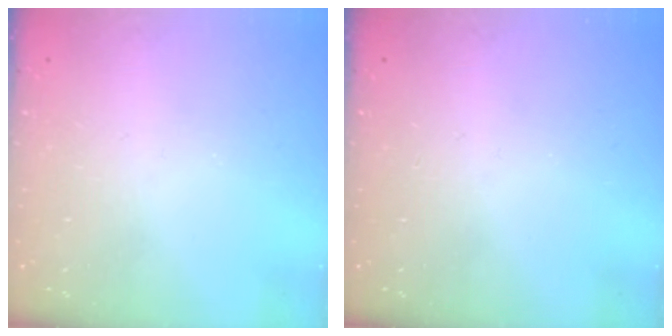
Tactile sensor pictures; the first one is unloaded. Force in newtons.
{"total": 0.0}